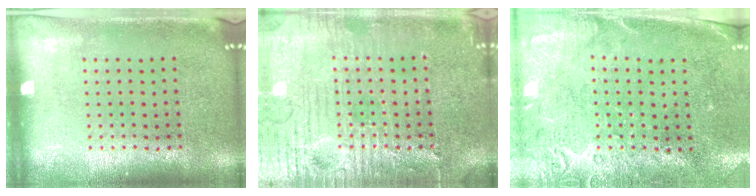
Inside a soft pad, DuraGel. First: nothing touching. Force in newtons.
{"total": 5.7, "press": 5.7, "slide": 0.6}
{"total": 2.7, "press": 2.3, "slide": 1.5}